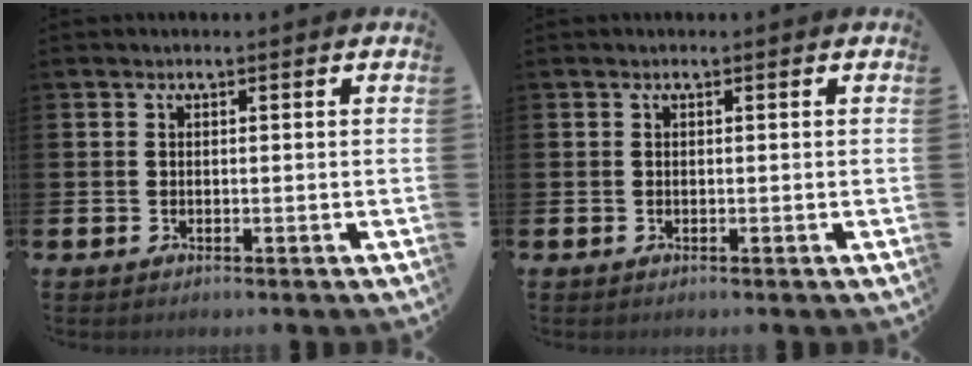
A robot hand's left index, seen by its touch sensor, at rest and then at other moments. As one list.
[{"total": 0.0}]